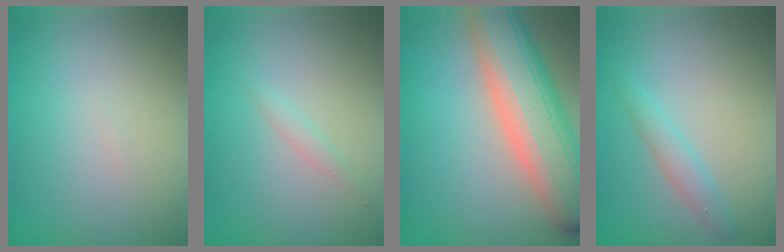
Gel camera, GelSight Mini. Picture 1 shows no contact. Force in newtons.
{"total": 0.9, "press": 0.9, "slide": 0.1}
{"total": 10.1, "press": 10.0, "slide": 0.7}
{"total": 1.6, "press": 1.6, "slide": 0.1}